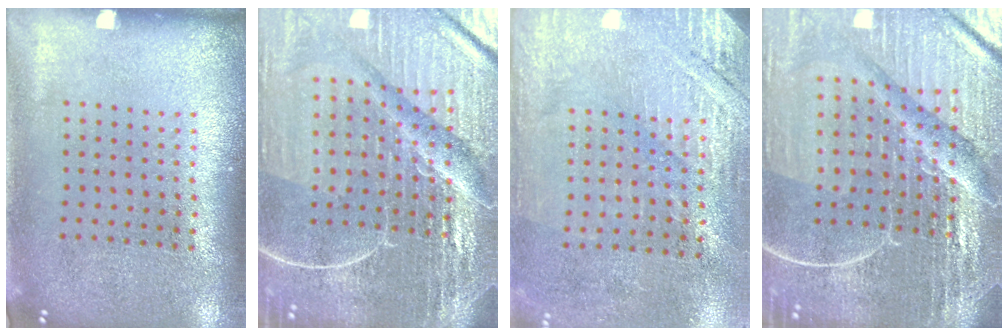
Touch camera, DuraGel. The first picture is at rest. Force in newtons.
{"total": 7.1, "press": 6.2, "slide": 3.5}
{"total": 2.9, "press": 2.7, "slide": 1.1}
{"total": 7.1, "press": 6.2, "slide": 3.4}